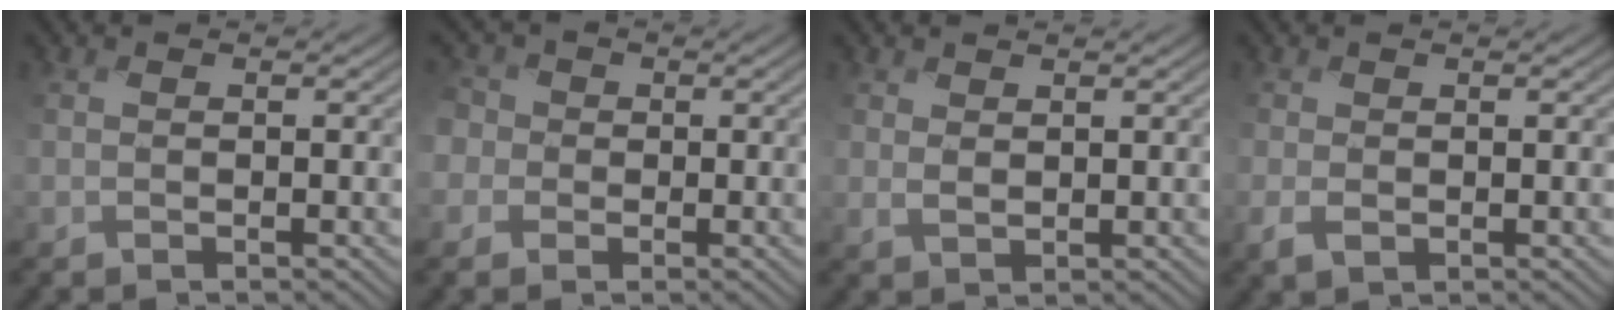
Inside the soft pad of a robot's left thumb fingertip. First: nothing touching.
{"total": 5.0, "force": [0.0, 4.6, 1.8], "torque": [-0.065, 0.013, -0.025]}
{"total": 1.7, "force": [1.1, 0.9, 0.9], "torque": [-0.023, -0.004, 0.024]}
{"total": 2.2, "force": [-0.3, 1.6, 1.5], "torque": [-0.045, -0.005, -0.007]}